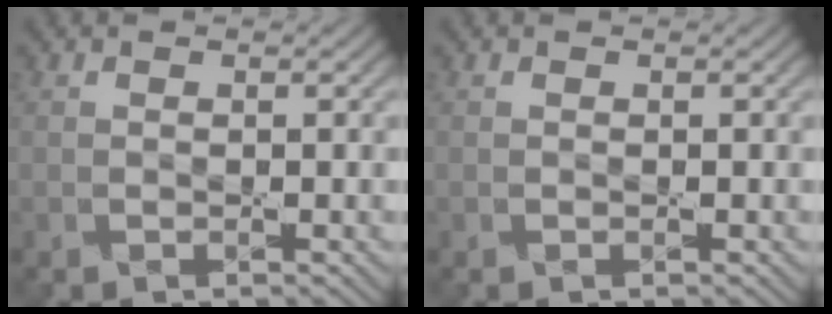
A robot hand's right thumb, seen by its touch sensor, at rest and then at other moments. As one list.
[{"total": 0.0}]